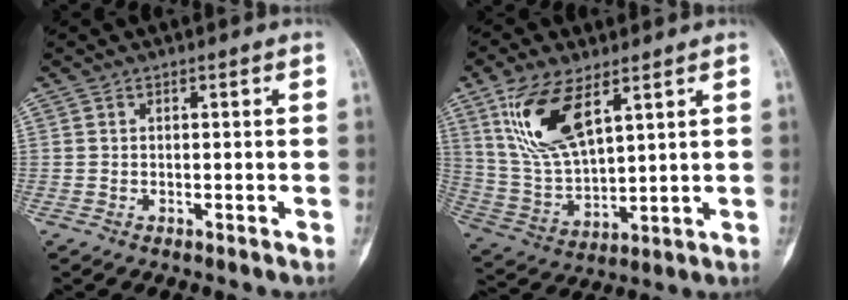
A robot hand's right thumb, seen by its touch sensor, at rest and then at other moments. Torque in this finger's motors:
{"motor_torque": [-0.43, 3.28, 0.23, 0.33, 0.53]}